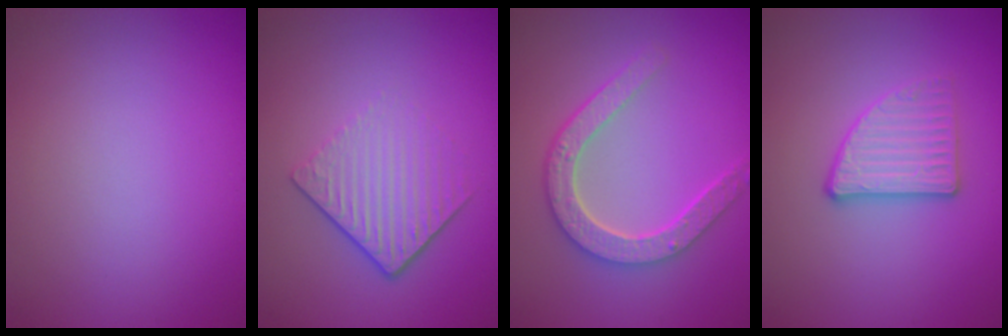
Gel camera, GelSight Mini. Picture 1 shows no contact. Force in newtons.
{"total": 4.2, "press": 2.7, "slide": 3.3}
{"total": 4.7, "press": 3.7, "slide": 2.9}
{"total": 2.8, "press": 2.7, "slide": 0.7}